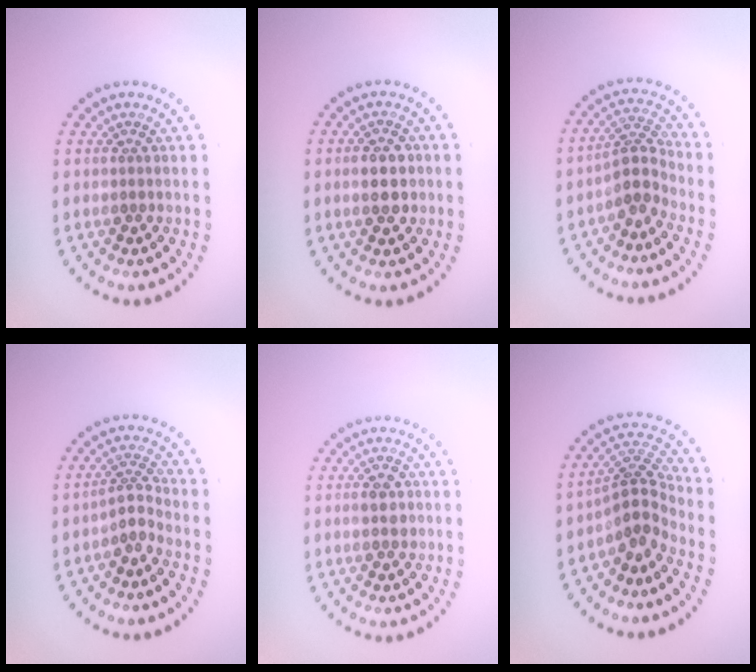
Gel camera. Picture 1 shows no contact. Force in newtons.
{"total": 2.9, "press": 2.9, "slide": 0.2}
{"total": 3.0, "press": 2.3, "slide": 2.0}
{"total": 2.2, "press": 1.5, "slide": 1.6}
{"total": 2.1, "press": 2.1, "slide": 0.2}
{"total": 4.0, "press": 2.9, "slide": 2.7}